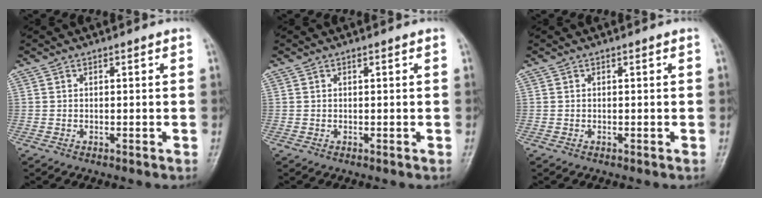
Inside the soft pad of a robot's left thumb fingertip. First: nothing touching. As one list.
[{"total": 0.0}, {"total": 0.0}]